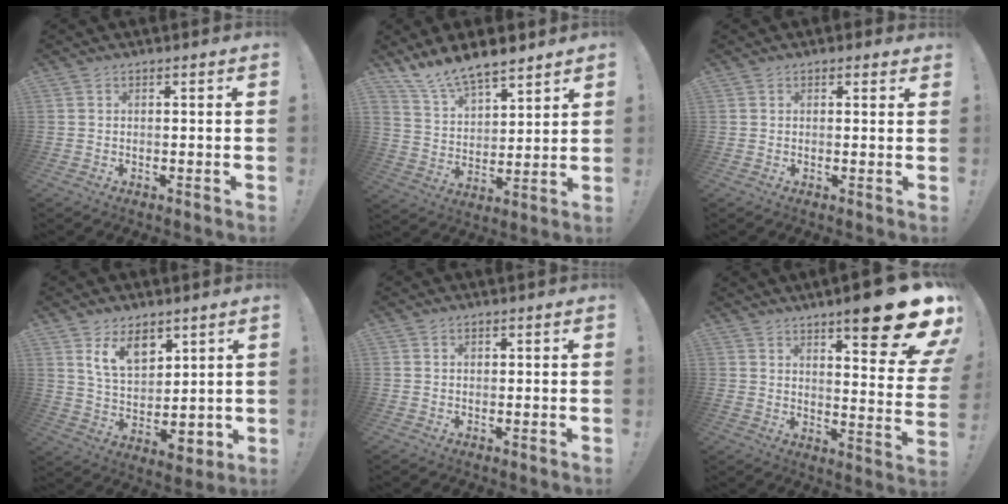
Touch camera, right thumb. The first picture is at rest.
{"total": 11.6, "force": [10.1, 3.9, 4.2], "torque": [-0.092, -0.072, 0.190]}
{"total": 1.4, "force": [0.7, 1.2, 0.4], "torque": [0.007, -0.004, 0.010]}
{"total": 13.3, "force": [7.0, 8.8, 7.1], "torque": [-0.108, -0.038, 0.136]}
{"total": 0.9, "force": [0.5, 0.7, 0.4], "torque": [-0.002, 0.000, 0.007]}
{"total": 16.8, "force": [10.6, 2.0, 12.9], "torque": [-0.167, -0.087, 0.155]}